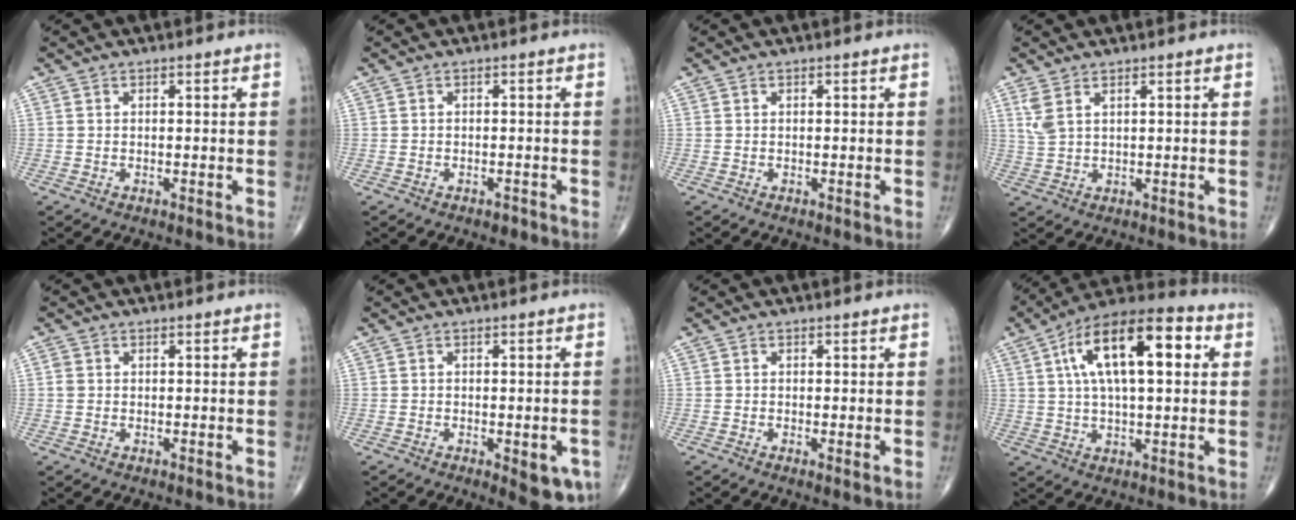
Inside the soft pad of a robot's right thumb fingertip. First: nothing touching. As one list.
[{"total": 1.0, "force": [-0.7, 0.6, 0.4], "torque": [-0.007, 0.001, -0.012]}, {"total": 0.0}, {"total": 3.6, "force": [1.9, 1.3, 2.8], "torque": [-0.067, -0.001, 0.049]}, {"total": 1.1, "force": [0.2, 0.9, 0.5], "torque": [-0.006, 0.001, 0.004]}, {"total": 6.4, "force": [-2.3, 2.5, 5.4], "torque": [-0.052, -0.005, -0.023]}, {"total": 0.9, "force": [-0.1, 0.2, 0.9], "torque": [-0.022, -0.005, -0.006]}, {"total": 18.9, "force": [5.0, 7.9, 16.4], "torque": [-0.258, 0.021, 0.071]}]